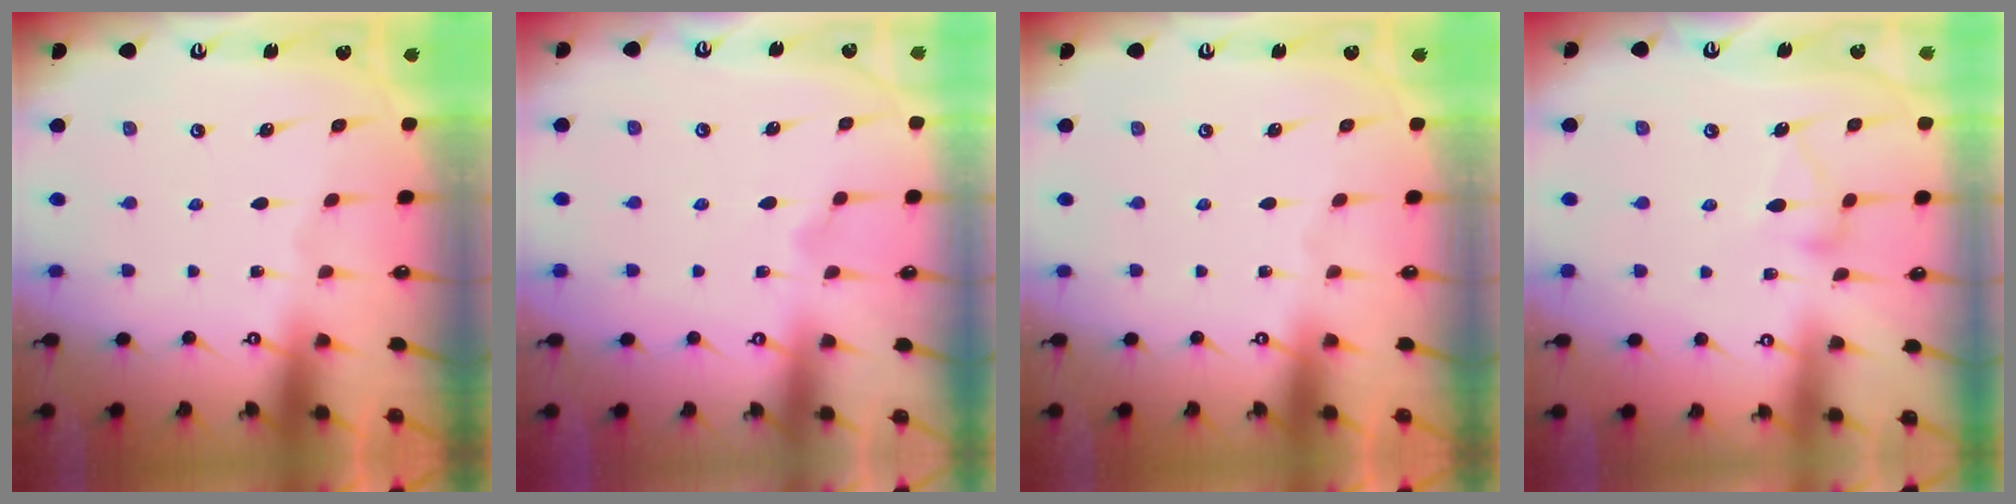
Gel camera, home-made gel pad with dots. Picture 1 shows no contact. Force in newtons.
{"total": 6.4, "press": 6.4, "slide": 0.5}
{"total": 0.0}
{"total": 8.4, "press": 8.4, "slide": 0.4}